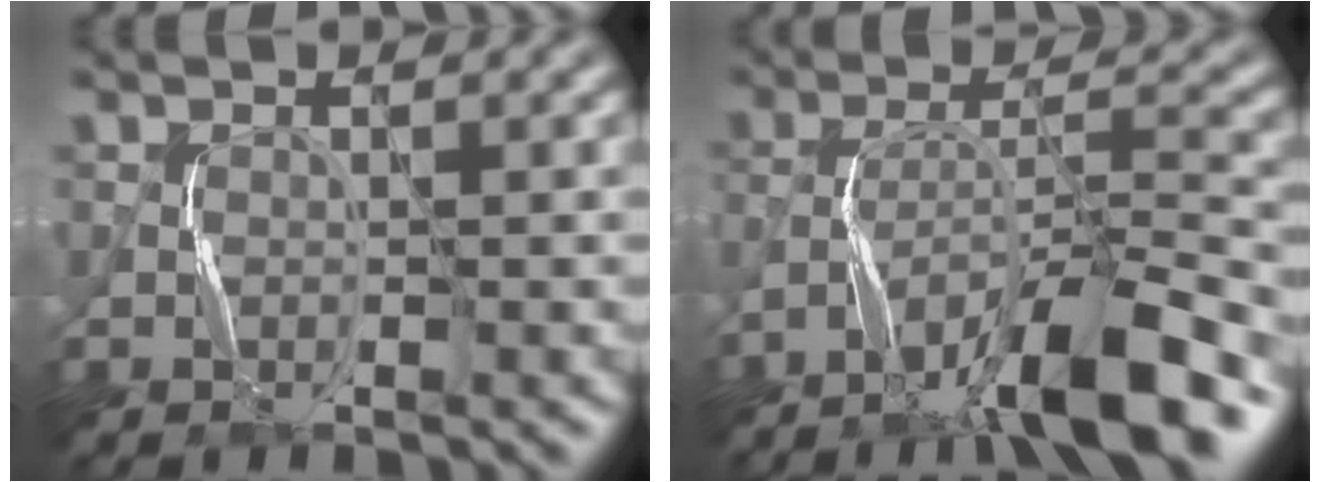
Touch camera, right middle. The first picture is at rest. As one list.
[{"total": 9.9, "force": [-6.7, 1.7, 7.2], "torque": [-0.120, 0.012, -0.117]}]